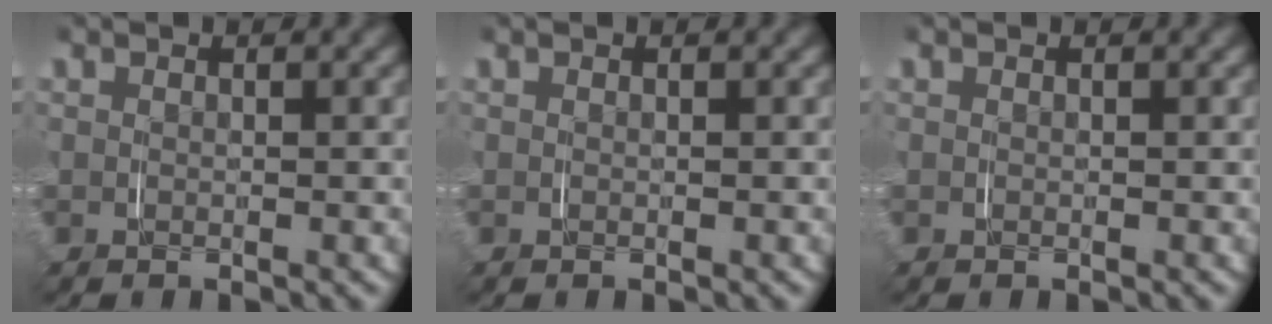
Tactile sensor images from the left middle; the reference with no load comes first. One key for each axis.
{"total": 0.0}
{"total": 0.0}